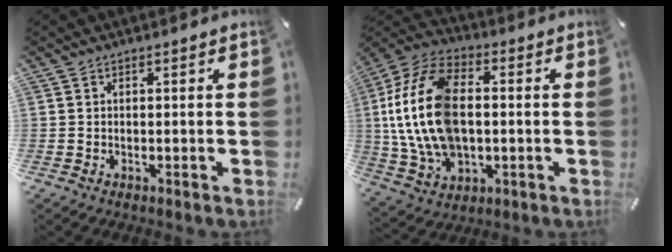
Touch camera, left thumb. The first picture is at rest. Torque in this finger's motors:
{"motor_torque": [2.43, 2.57, 2.77, 0.00, 1.05]}